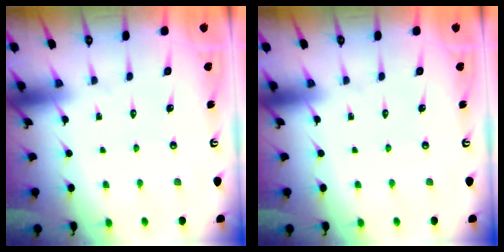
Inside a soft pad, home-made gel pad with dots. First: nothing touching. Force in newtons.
{"total": 0.0}